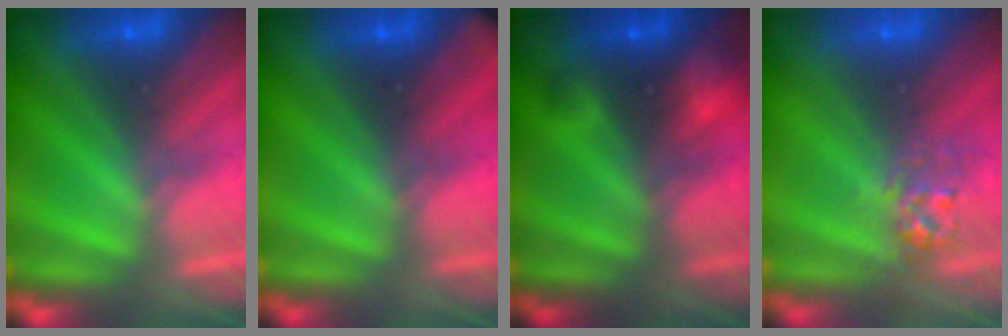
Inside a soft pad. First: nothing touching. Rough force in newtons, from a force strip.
{"total": 2.2}
{"total": 2.3}
{"total": 2.8}